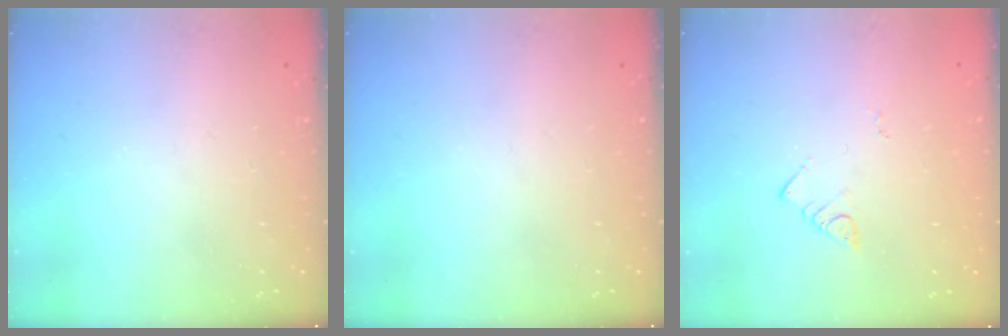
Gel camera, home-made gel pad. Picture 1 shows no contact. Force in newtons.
{"total": 0.0}
{"total": 2.7, "press": 2.7, "slide": 0.6}